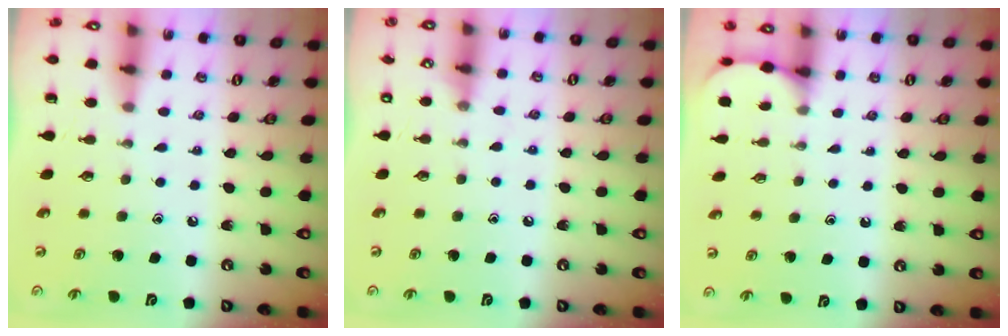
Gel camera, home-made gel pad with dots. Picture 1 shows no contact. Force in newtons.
{"total": 4.0, "press": 3.9, "slide": 0.5}
{"total": 2.4, "press": 2.4, "slide": 0.2}